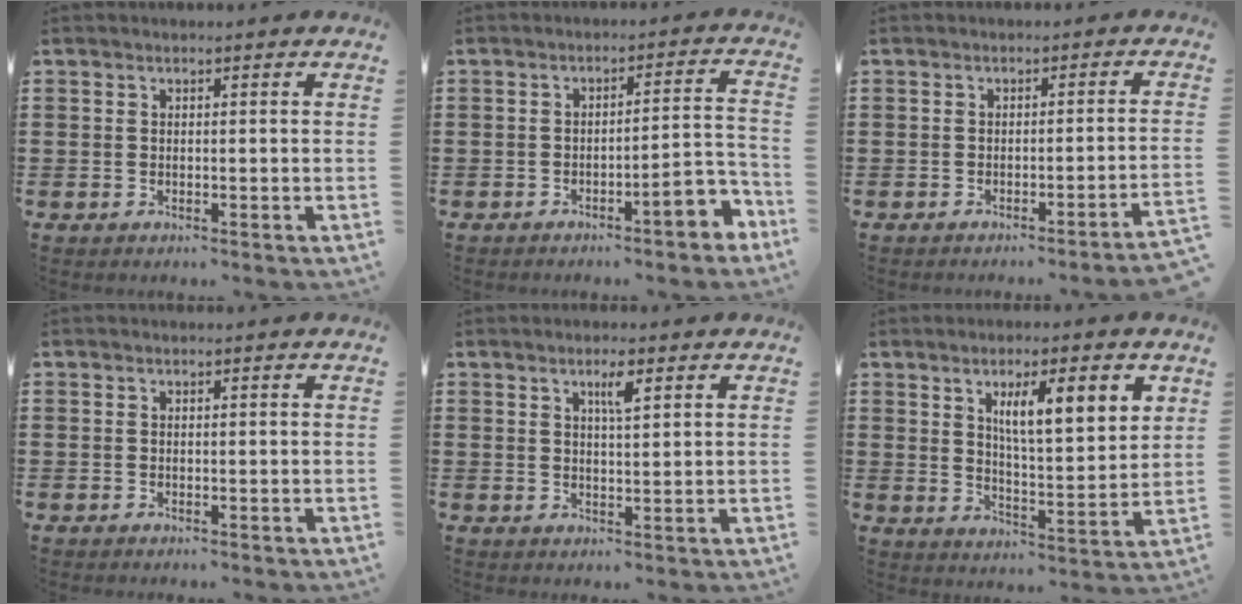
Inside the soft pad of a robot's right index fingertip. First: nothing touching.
{"total": 5.6, "force": [-3.6, 0.7, 4.3], "torque": [-0.063, -0.004, -0.068]}
{"total": 2.0, "force": [-1.6, -0.6, 1.1], "torque": [-0.019, -0.003, -0.033]}
{"total": 0.0}
{"total": 3.1, "force": [1.7, 0.6, 2.6], "torque": [-0.047, 0.002, 0.025]}
{"total": 7.9, "force": [3.6, 2.1, 6.7], "torque": [-0.113, -0.007, 0.054]}